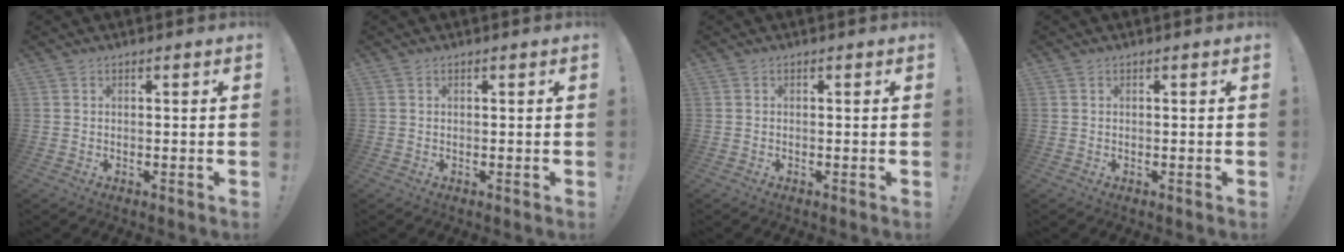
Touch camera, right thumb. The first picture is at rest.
{"total": 0.0}
{"total": 0.0}
{"total": 0.0}